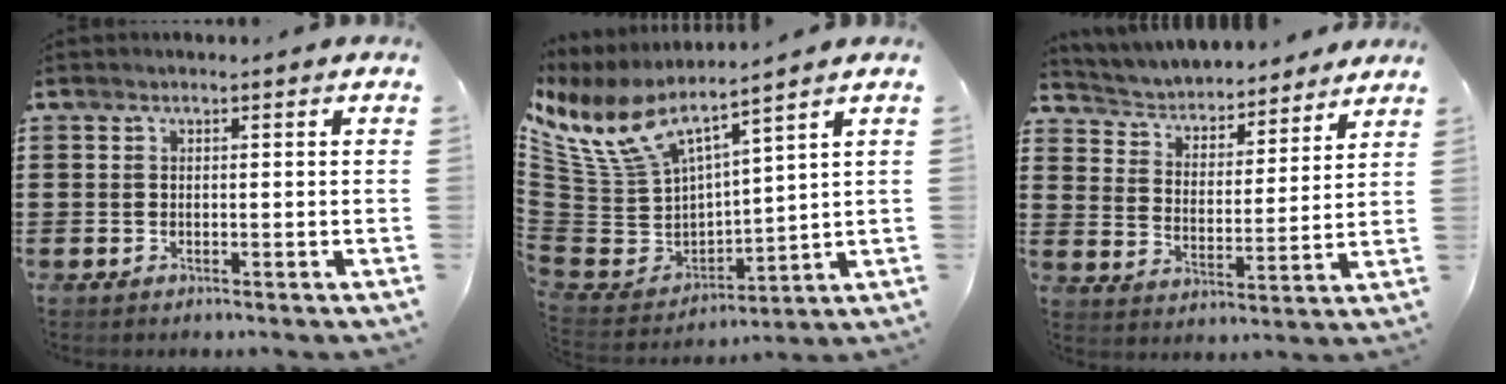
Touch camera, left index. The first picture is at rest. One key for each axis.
{"total": 9.1, "fx": 6.7, "fy": 3.7, "fz": 4.9, "tx": -0.142, "ty": -0.043, "tz": 0.118}
{"total": 4.1, "fx": 4.1, "fy": 0.7, "fz": 0.0, "tx": -0.026, "ty": -0.033, "tz": 0.063}